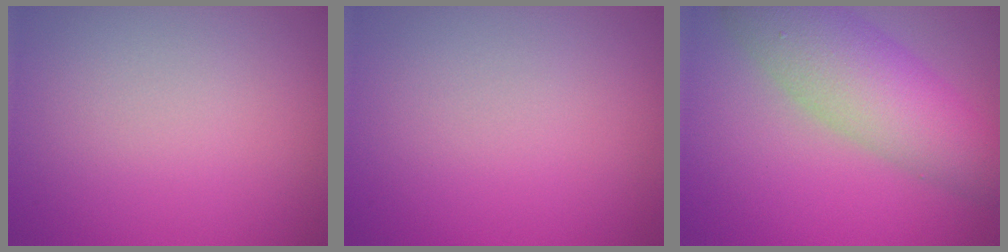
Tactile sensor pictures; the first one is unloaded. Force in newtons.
{"total": 0.0}
{"total": 7.5, "press": 7.5, "slide": 0.3}